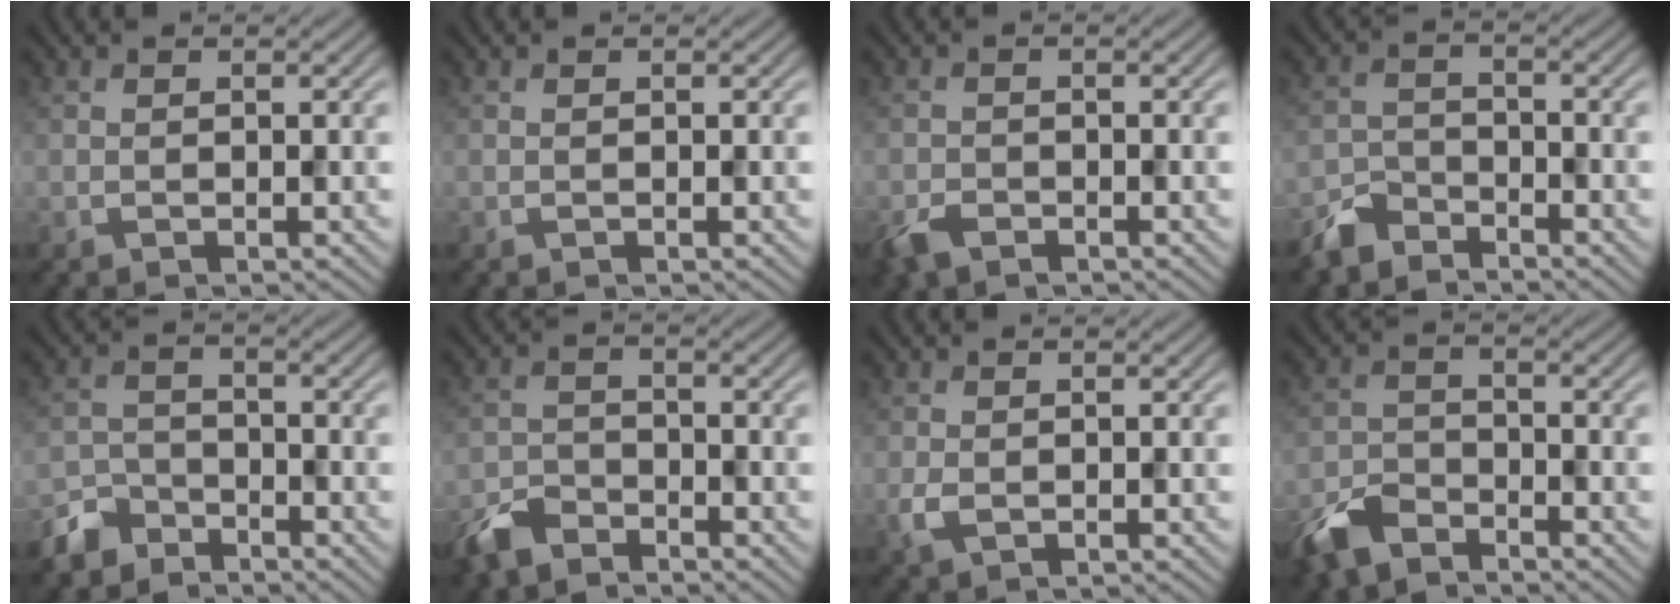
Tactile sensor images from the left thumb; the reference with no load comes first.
{"total": 0.0}
{"total": 2.8, "force": [-2.1, 1.3, 1.4], "torque": [-0.035, -0.009, -0.047]}
{"total": 4.2, "force": [-3.8, 1.5, 1.0], "torque": [-0.022, -0.002, -0.088]}
{"total": 4.8, "force": [-4.1, 2.3, 1.1], "torque": [-0.026, -0.003, -0.093]}
{"total": 4.6, "force": [-3.9, 1.9, 1.5], "torque": [-0.033, -0.007, -0.089]}
{"total": 1.9, "force": [-0.5, 1.2, 1.3], "torque": [-0.039, -0.005, -0.007]}
{"total": 5.7, "force": [-4.6, 2.4, 2.3], "torque": [-0.050, -0.008, -0.106]}